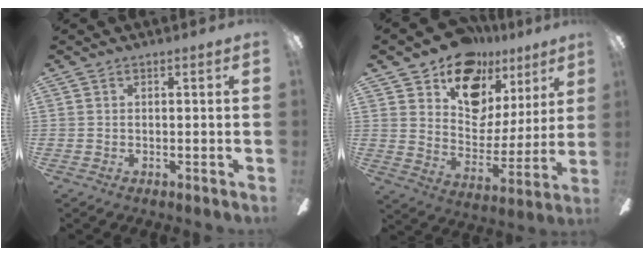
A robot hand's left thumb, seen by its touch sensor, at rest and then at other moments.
{"total": 15.7, "force": [11.6, 9.1, 5.3], "torque": [-0.096, -0.074, 0.215]}